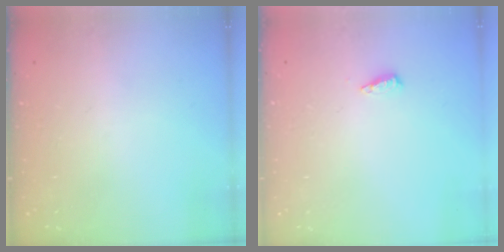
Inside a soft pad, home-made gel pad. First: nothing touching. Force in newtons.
{"total": 4.9, "press": 4.8, "slide": 1.2}